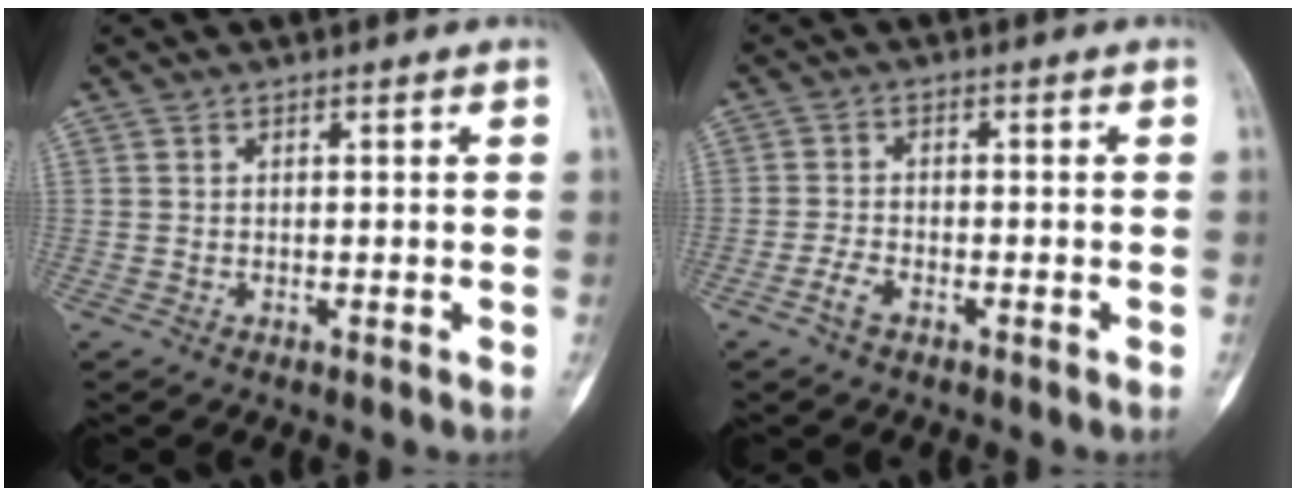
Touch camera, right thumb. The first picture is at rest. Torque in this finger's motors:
{"motor_torque": [-0.22, 0.28, -0.05, 0.26, 0.02]}